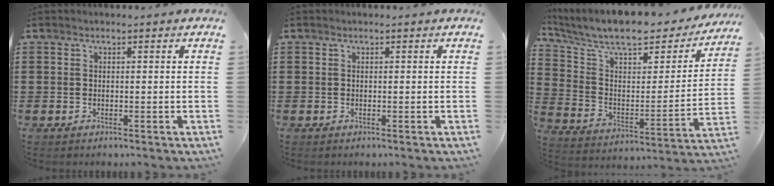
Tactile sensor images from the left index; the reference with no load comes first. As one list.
[{"total": 0.0}, {"total": 9.3, "force": [7.7, 2.3, 4.6], "torque": [-0.116, -0.055, 0.129]}]